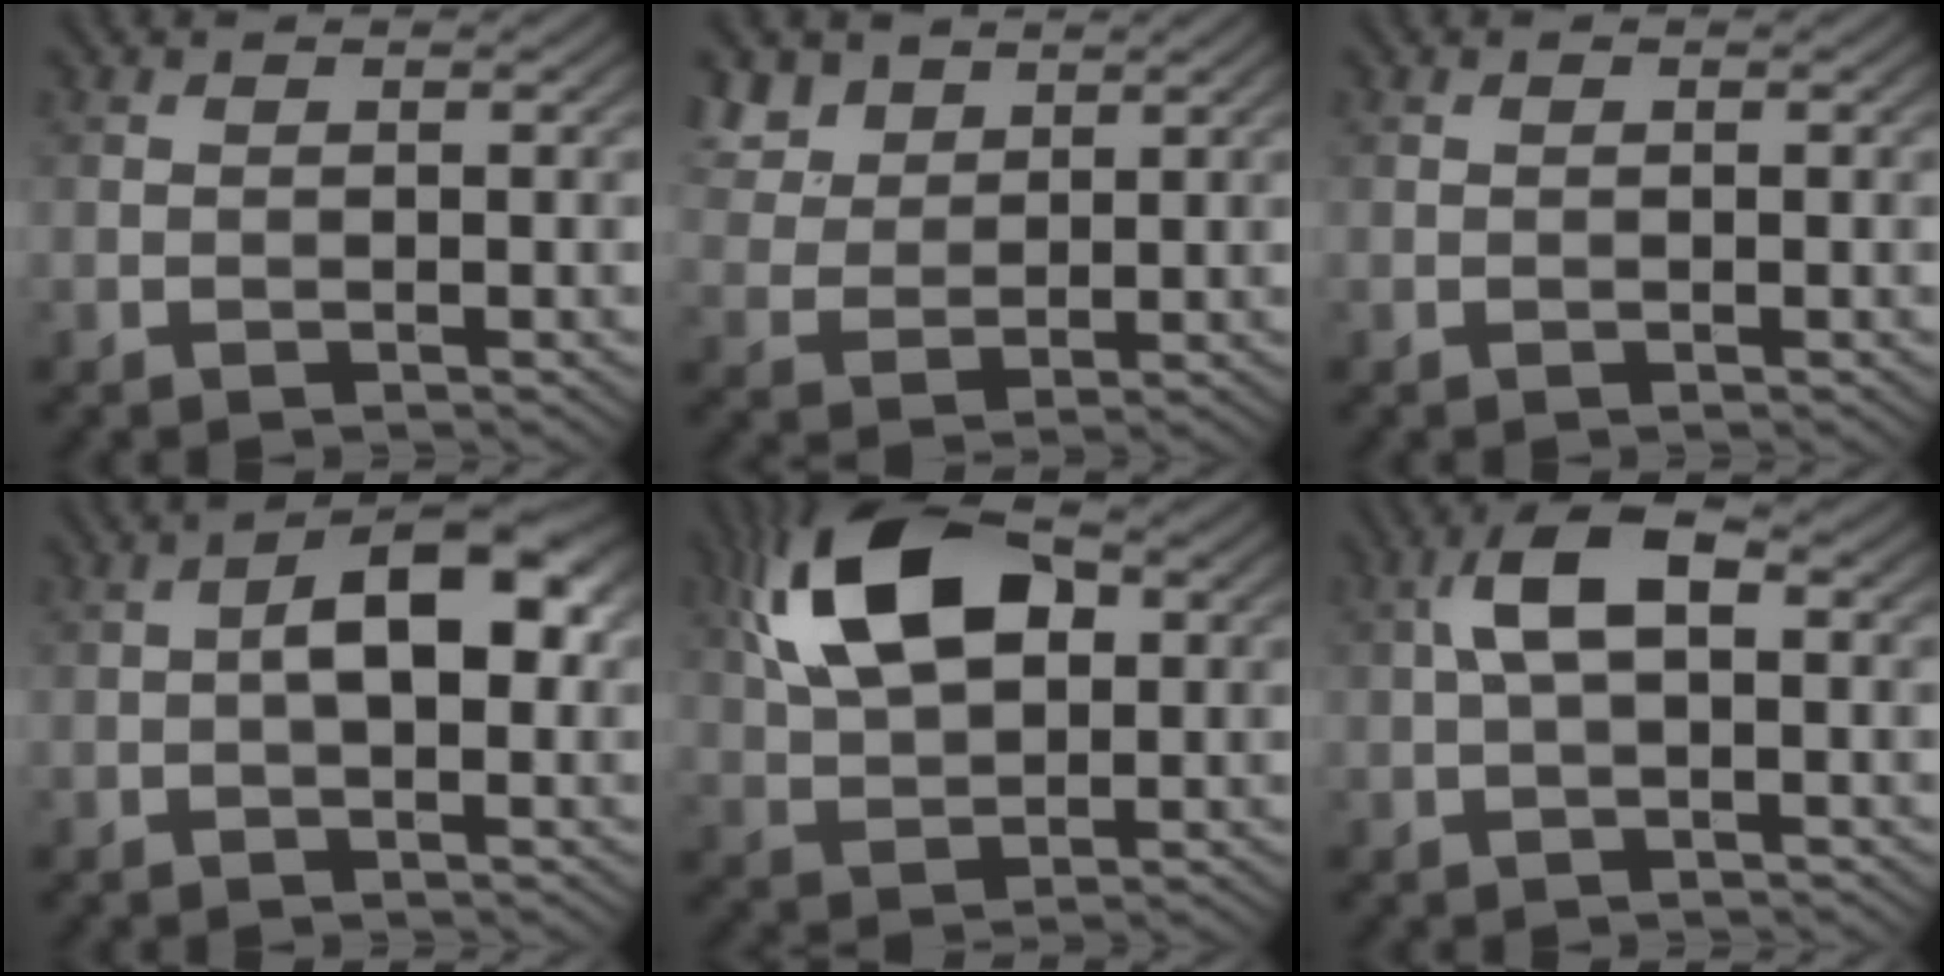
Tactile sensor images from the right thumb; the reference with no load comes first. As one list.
[{"total": 6.1, "force": [4.0, 3.7, 2.7], "torque": [-0.092, 0.000, 0.087]}, {"total": 0.0}, {"total": 6.9, "force": [0.2, 3.2, 6.1], "torque": [-0.089, 0.013, -0.007]}, {"total": 12.9, "force": [4.3, 7.1, 9.9], "torque": [-0.203, 0.026, 0.073]}, {"total": 5.6, "force": [0.7, 2.3, 5.1], "torque": [-0.106, 0.020, 0.006]}]